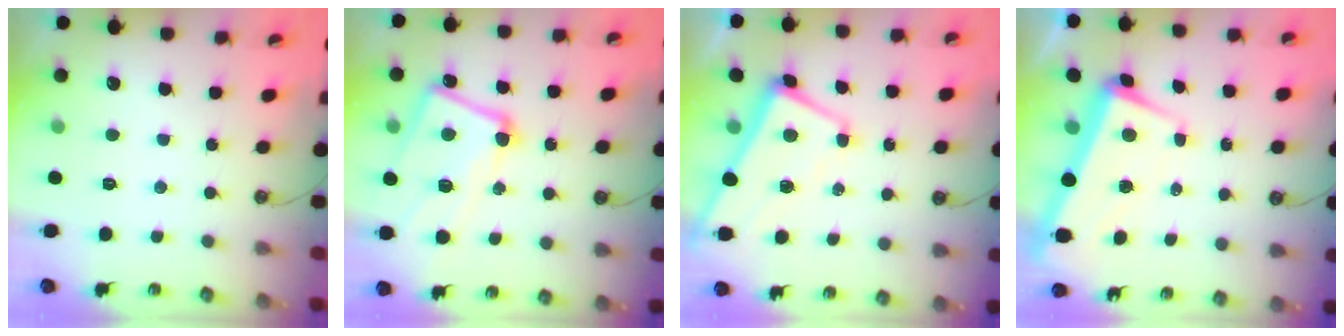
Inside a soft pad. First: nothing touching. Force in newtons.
{"total": 9.0, "press": 8.9, "slide": 1.6}
{"total": 1.2, "press": 0.9, "slide": 0.7}
{"total": 2.1, "press": 0.6, "slide": 2.0}